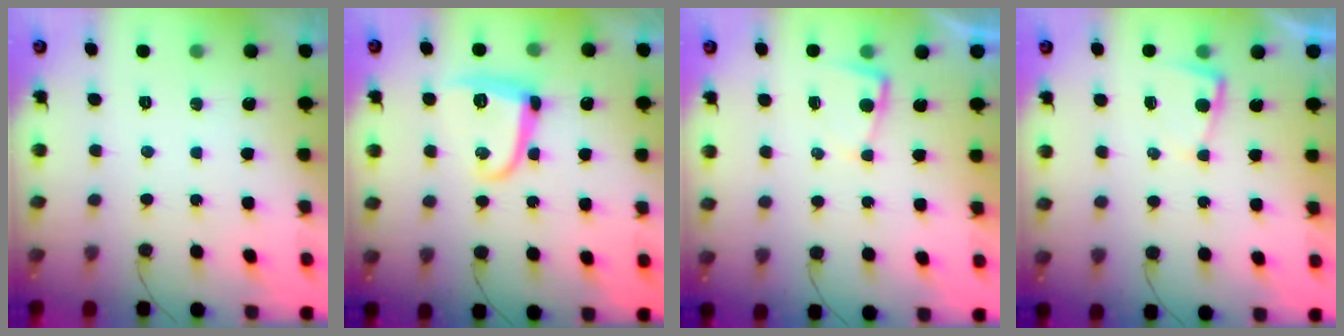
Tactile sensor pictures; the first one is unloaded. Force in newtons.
{"total": 10.5, "press": 10.5, "slide": 0.7}
{"total": 2.0, "press": 2.0, "slide": 0.4}
{"total": 2.0, "press": 2.0, "slide": 0.4}